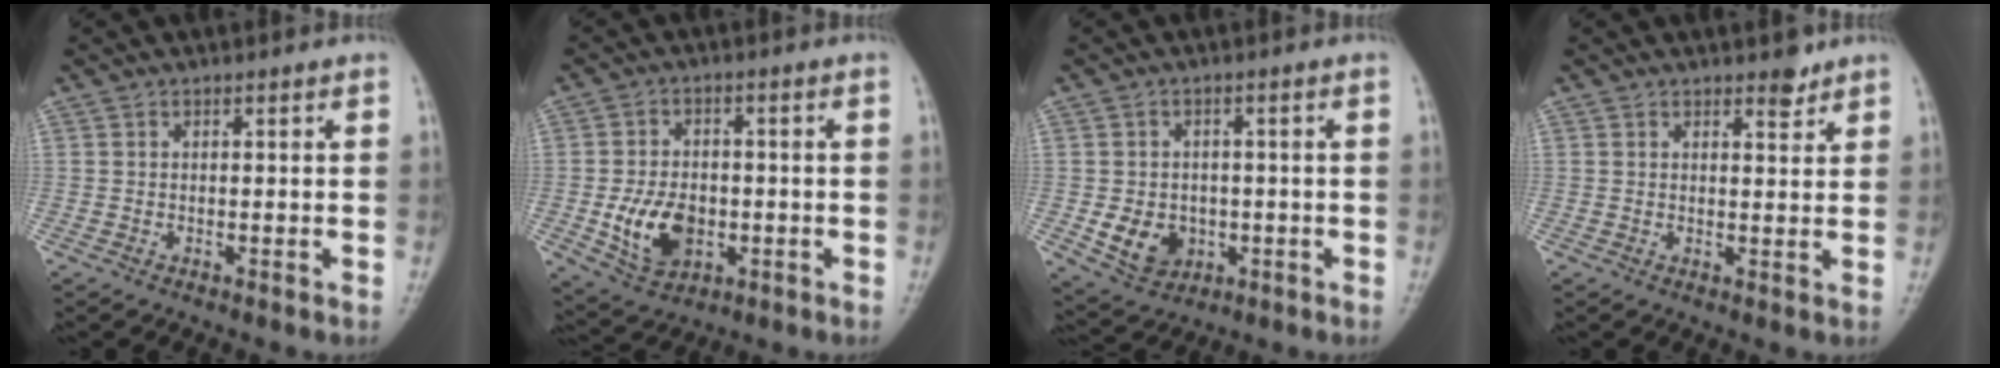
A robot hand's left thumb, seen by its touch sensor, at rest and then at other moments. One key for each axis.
{"total": 9.8, "fx": -2.3, "fy": 6.8, "fz": 6.8, "tx": -0.099, "ty": 0.001, "tz": -0.030}
{"total": 7.3, "fx": -1.8, "fy": 6.0, "fz": 3.8, "tx": -0.040, "ty": 0.004, "tz": -0.015}
{"total": 2.5, "fx": 2.0, "fy": 1.1, "fz": 1.2, "tx": -0.004, "ty": -0.013, "tz": 0.027}